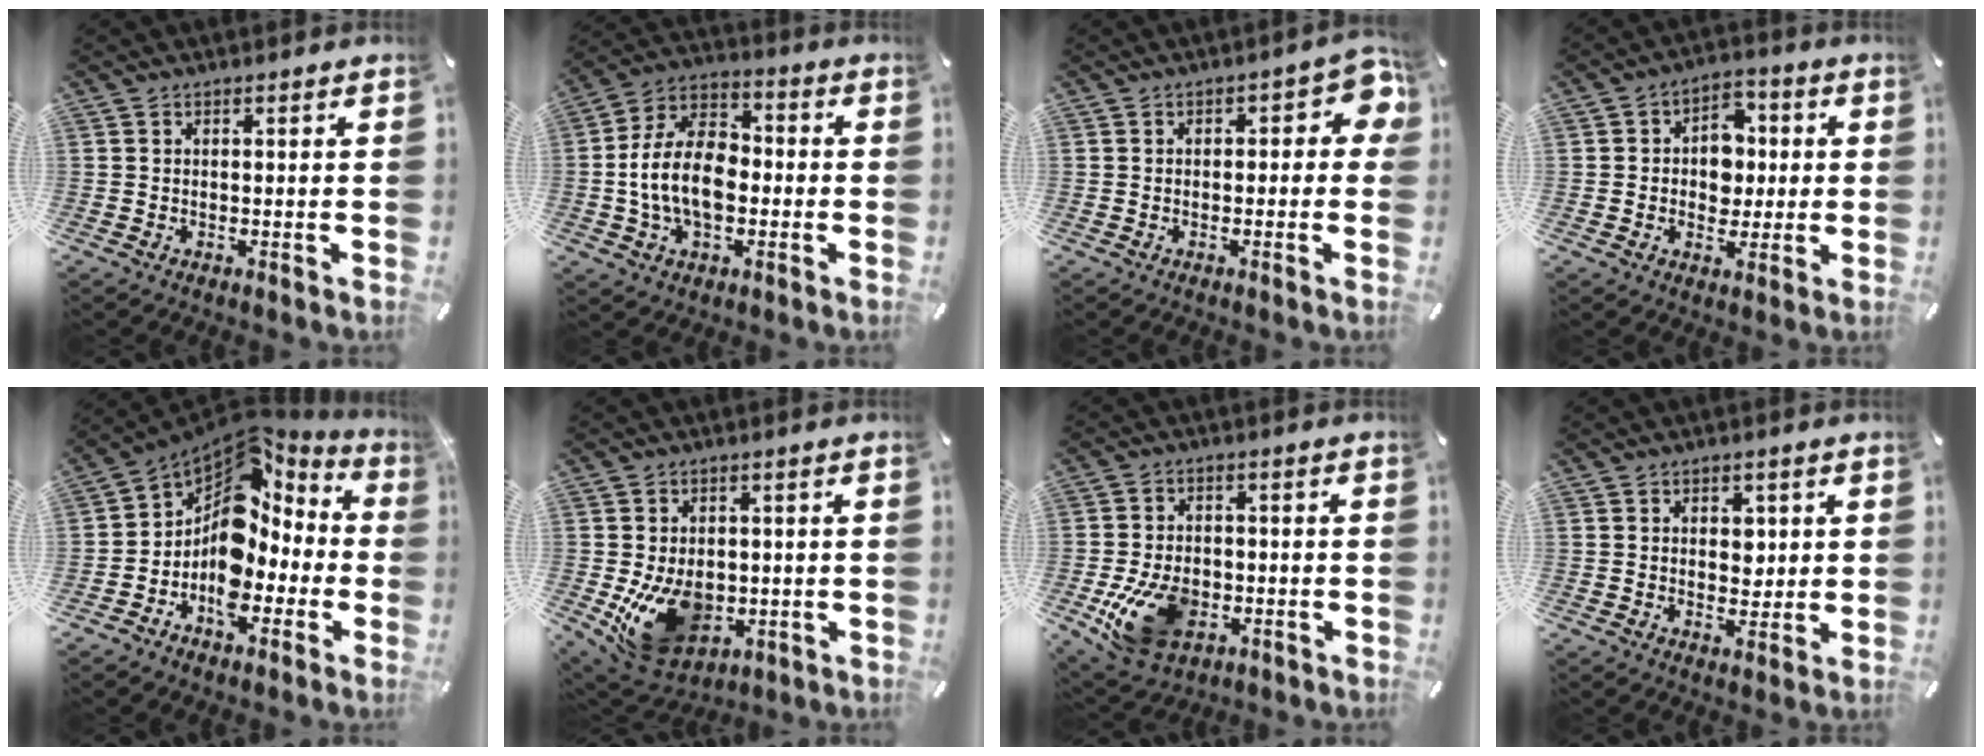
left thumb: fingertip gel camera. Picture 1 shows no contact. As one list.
[{"total": 14.6, "force": [-2.5, 10.0, 10.3], "torque": [-0.228, 0.019, -0.046]}, {"total": 5.7, "force": [0.2, 3.0, 4.8], "torque": [-0.058, 0.005, -0.002]}, {"total": 8.3, "force": [-0.2, 7.1, 4.2], "torque": [-0.052, 0.006, -0.005]}, {"total": 11.8, "force": [-1.1, 9.4, 7.1], "torque": [-0.128, -0.020, -0.020]}, {"total": 14.4, "force": [-2.8, 10.7, 9.2], "torque": [-0.168, -0.003, -0.039]}, {"total": 13.6, "force": [-3.9, 9.6, 8.9], "torque": [-0.181, 0.004, -0.067]}, {"total": 4.6, "force": [0.8, 3.7, 2.5], "torque": [-0.024, -0.004, 0.007]}]